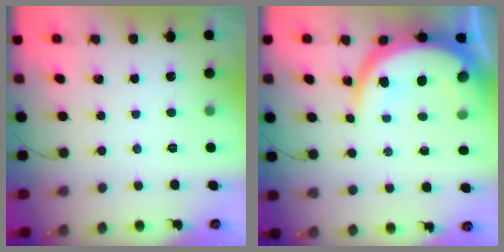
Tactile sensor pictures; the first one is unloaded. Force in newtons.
{"total": 15.1, "press": 15.0, "slide": 1.6}